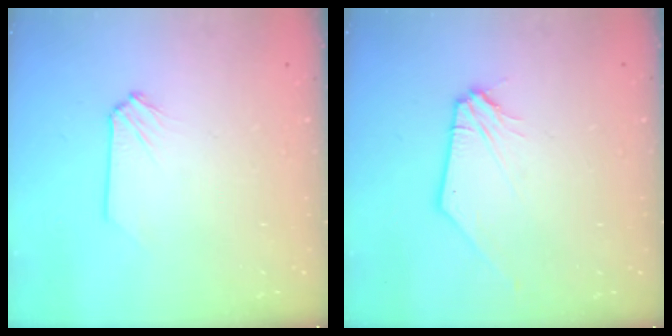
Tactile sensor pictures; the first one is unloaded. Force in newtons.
{"total": 1.9, "press": 1.9, "slide": 0.3}